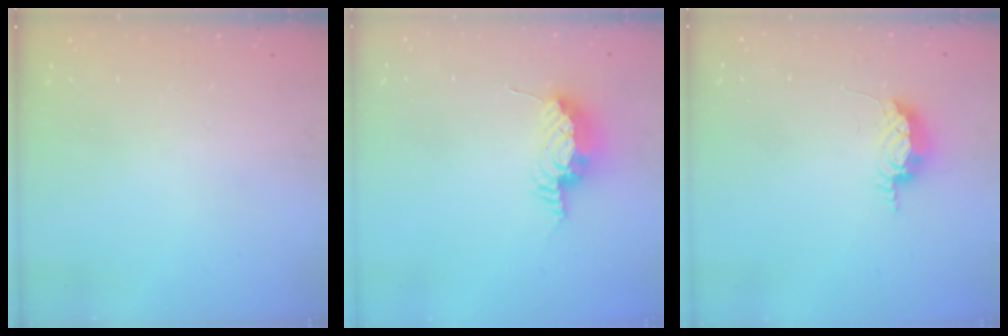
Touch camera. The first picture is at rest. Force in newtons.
{"total": 8.8, "press": 8.8, "slide": 0.5}
{"total": 6.1, "press": 5.7, "slide": 2.2}